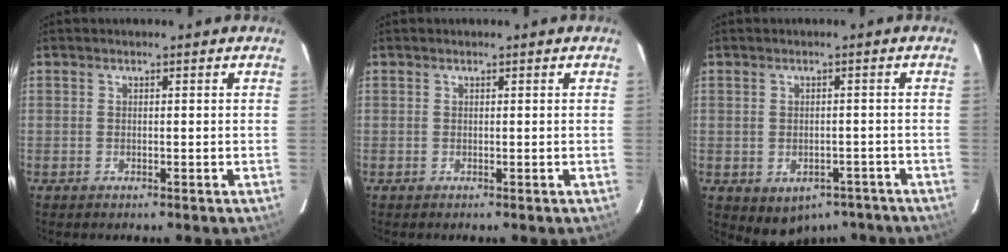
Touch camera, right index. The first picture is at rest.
{"total": 0.0}
{"total": 7.0, "force": [-4.5, 4.9, 2.3], "torque": [-0.028, 0.015, -0.050]}